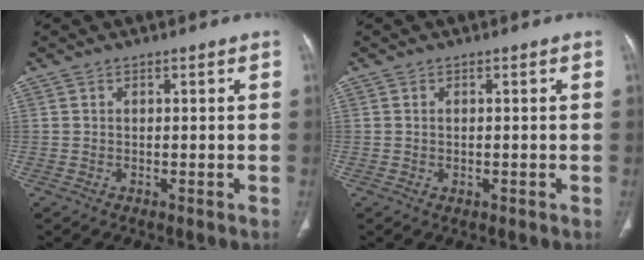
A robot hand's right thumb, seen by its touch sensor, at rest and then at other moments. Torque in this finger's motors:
{"motor_torque": [-0.25, -0.01, -0.13, 0.57, 0.02]}